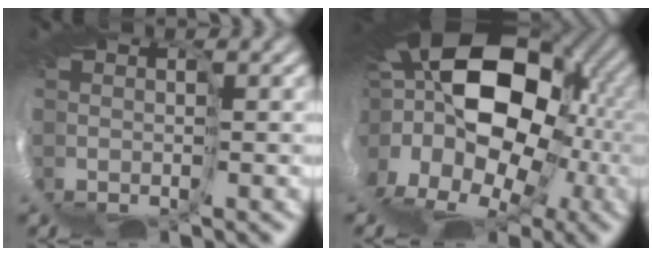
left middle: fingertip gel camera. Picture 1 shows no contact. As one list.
[{"total": 16.5, "force": [0.0, 12.2, 11.2], "torque": [-0.149, 0.008, -0.041]}]